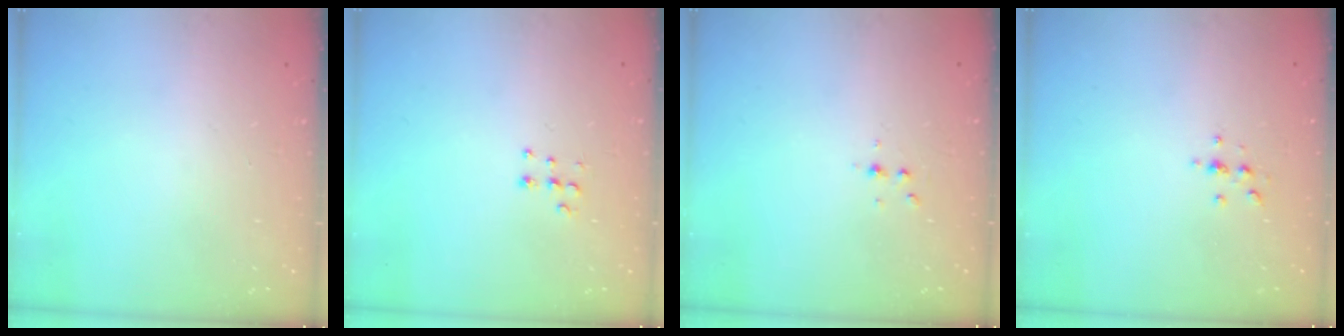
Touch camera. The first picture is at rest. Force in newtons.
{"total": 5.2, "press": 5.2, "slide": 0.2}
{"total": 4.0, "press": 3.6, "slide": 1.8}
{"total": 2.3, "press": 2.2, "slide": 0.2}